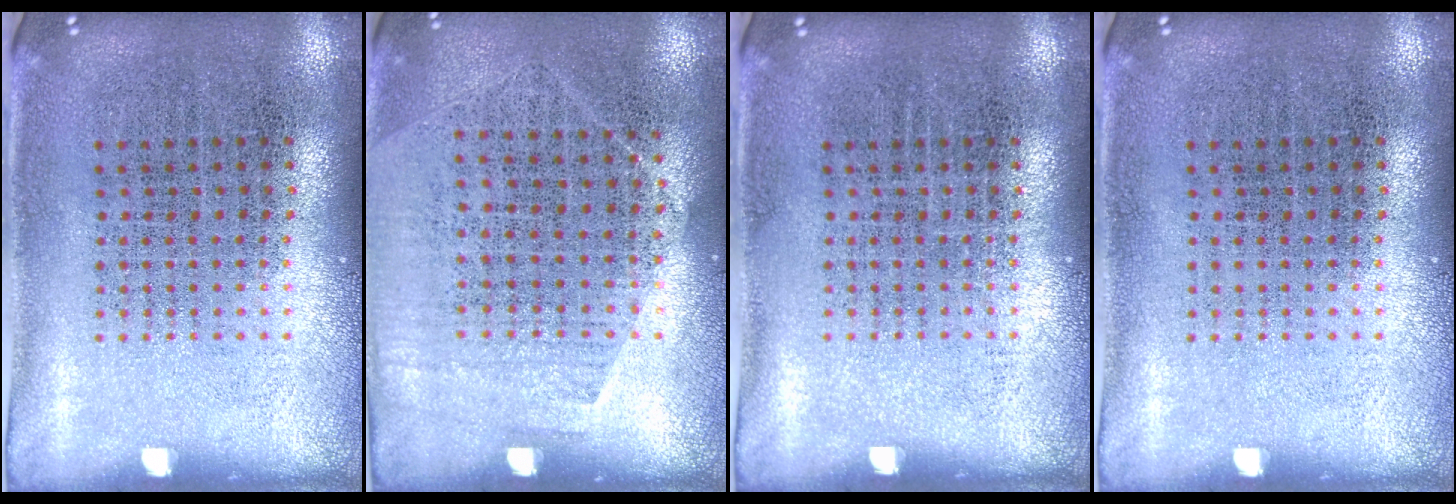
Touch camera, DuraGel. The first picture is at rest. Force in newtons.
{"total": 1.3, "press": 1.0, "slide": 0.7}
{"total": 0.0}
{"total": 0.0}